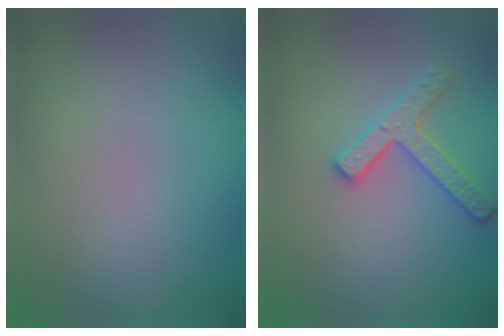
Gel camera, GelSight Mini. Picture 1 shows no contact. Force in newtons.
{"total": 2.9, "press": 2.8, "slide": 0.6}